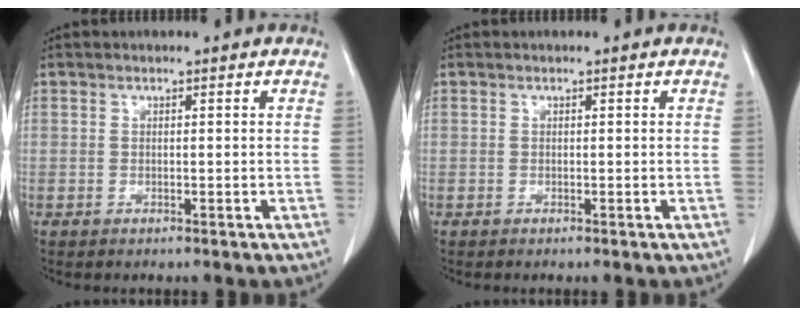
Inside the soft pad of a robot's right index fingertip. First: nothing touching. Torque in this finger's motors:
{"motor_torque": [0.02, -0.03, -0.02, -0.01]}